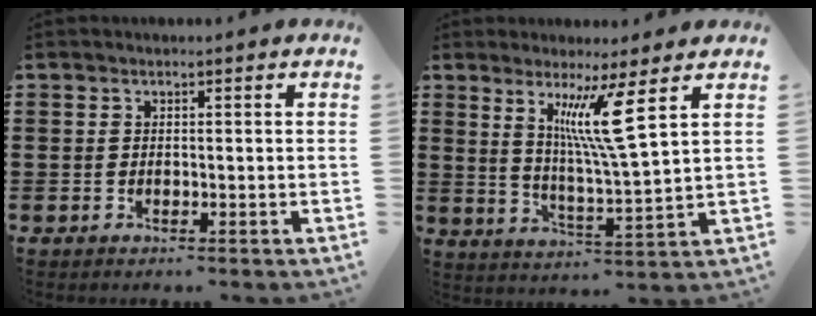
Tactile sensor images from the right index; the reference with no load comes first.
{"total": 8.8, "force": [4.3, -0.2, 7.7], "torque": [-0.160, -0.010, 0.071]}